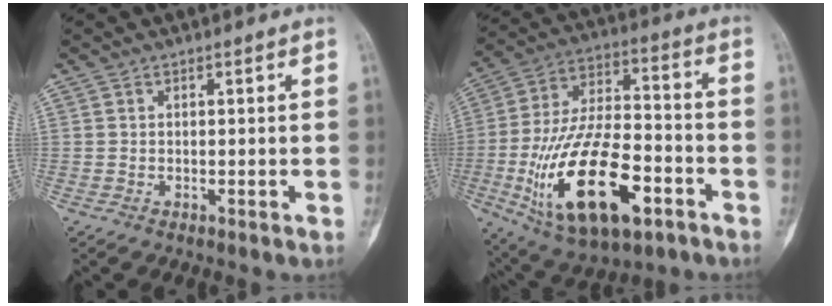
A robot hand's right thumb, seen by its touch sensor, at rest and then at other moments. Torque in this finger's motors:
{"motor_torque": [0.13, 1.79, 2.34, -0.43, 0.20]}